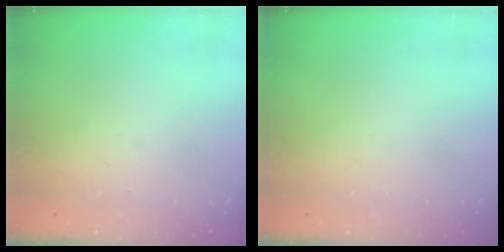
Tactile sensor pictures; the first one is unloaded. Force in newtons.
{"total": 0.0}